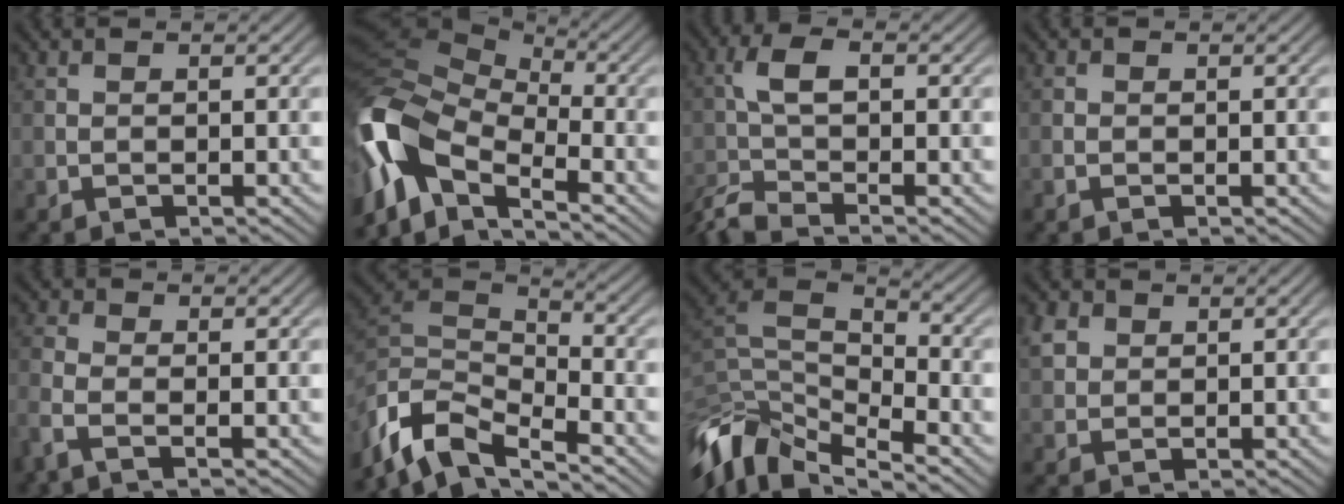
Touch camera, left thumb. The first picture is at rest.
{"total": 13.3, "force": [-4.6, 7.3, 10.1], "torque": [-0.220, 0.000, -0.106]}
{"total": 5.6, "force": [-3.3, 1.4, 4.2], "torque": [-0.095, -0.010, -0.078]}
{"total": 0.8, "force": [-0.3, 0.6, 0.3], "torque": [-0.008, -0.002, -0.007]}
{"total": 3.2, "force": [-1.7, 1.1, 2.6], "torque": [-0.070, -0.005, -0.049]}
{"total": 9.9, "force": [-6.3, 4.0, 6.5], "torque": [-0.137, -0.006, -0.136]}
{"total": 12.0, "force": [-6.1, 5.6, 8.6], "torque": [-0.202, -0.004, -0.120]}
{"total": 3.0, "force": [1.2, 2.4, 1.3], "torque": [-0.042, 0.007, 0.027]}